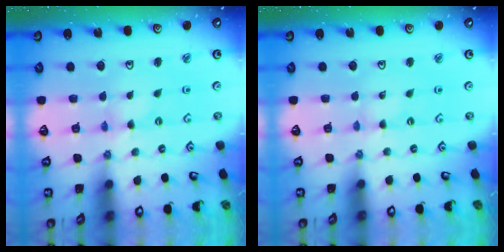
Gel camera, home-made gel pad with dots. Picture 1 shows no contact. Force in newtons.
{"total": 0.0}